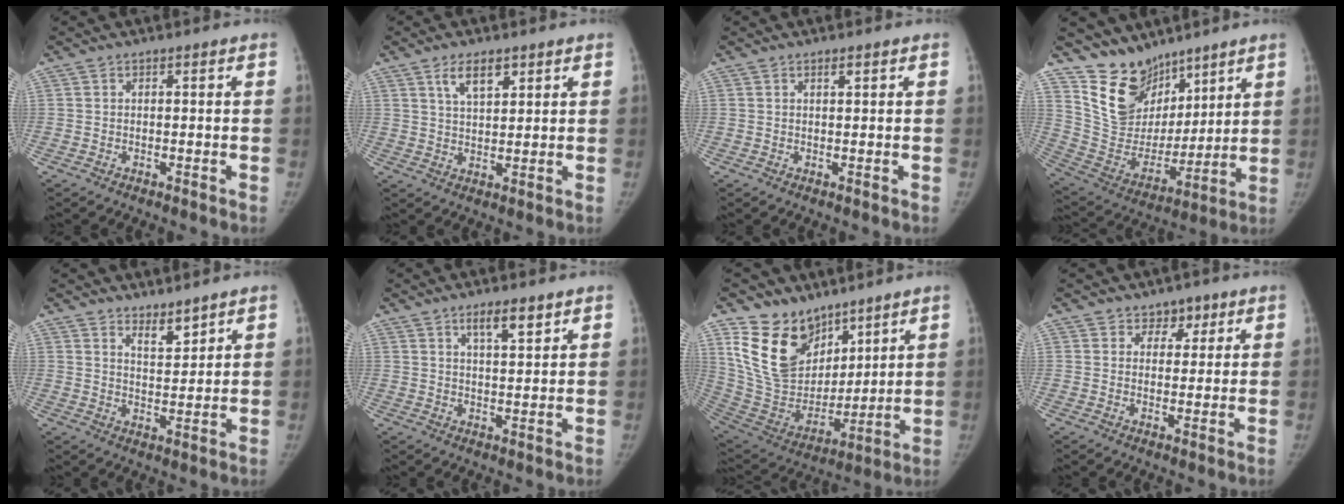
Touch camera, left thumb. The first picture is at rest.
{"total": 5.3, "force": [3.1, 2.3, 3.7], "torque": [-0.051, -0.018, 0.057]}
{"total": 0.8, "force": [0.6, 0.2, 0.6], "torque": [-0.008, -0.003, 0.009]}
{"total": 15.2, "force": [11.5, 9.2, 3.9], "torque": [-0.025, -0.077, 0.229]}
{"total": 4.3, "force": [3.6, 1.4, 1.8], "torque": [-0.016, -0.034, 0.064]}
{"total": 5.0, "force": [3.2, 1.4, 3.6], "torque": [-0.049, -0.022, 0.054]}
{"total": 18.2, "force": [11.4, 11.9, 7.7], "torque": [-0.097, -0.067, 0.236]}
{"total": 3.6, "force": [2.2, 2.7, 0.9], "torque": [0.022, -0.010, 0.028]}